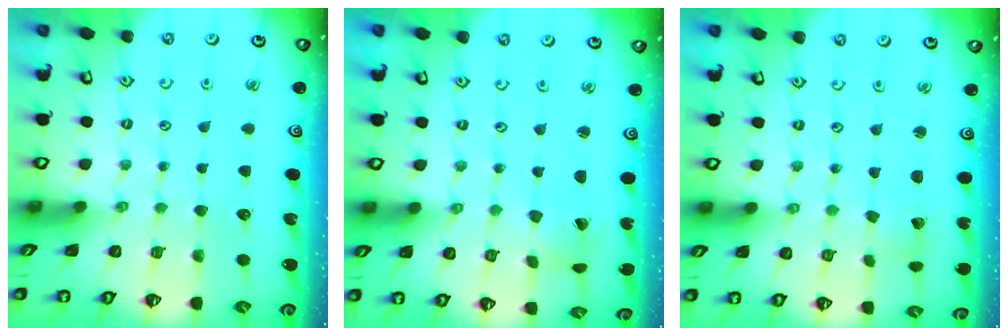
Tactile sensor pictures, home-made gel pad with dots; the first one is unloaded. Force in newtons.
{"total": 1.0, "press": 1.0, "slide": 0.1}
{"total": 1.7, "press": 1.7, "slide": 0.1}